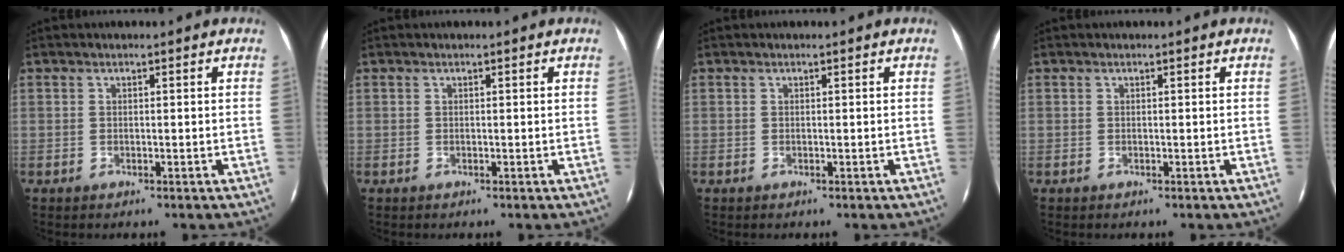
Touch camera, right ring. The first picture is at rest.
{"total": 0.0}
{"total": 0.0}
{"total": 0.0}